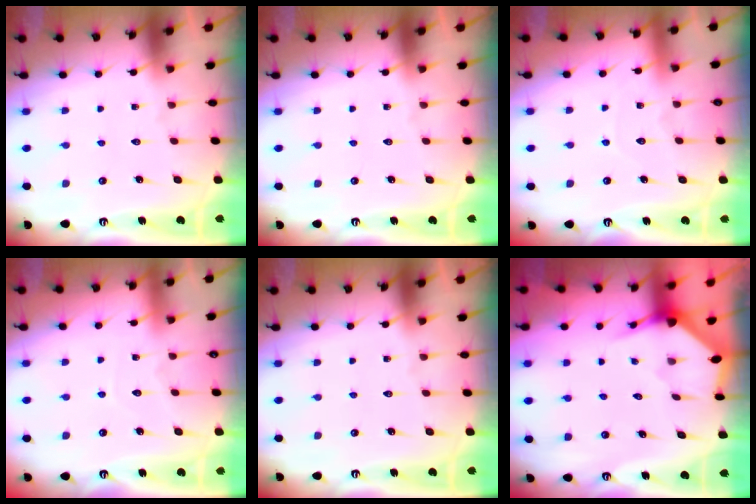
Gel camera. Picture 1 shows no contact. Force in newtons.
{"total": 0.0}
{"total": 4.2, "press": 4.2, "slide": 0.4}
{"total": 3.3, "press": 3.3, "slide": 0.3}
{"total": 0.0}
{"total": 2.8, "press": 2.8, "slide": 0.2}